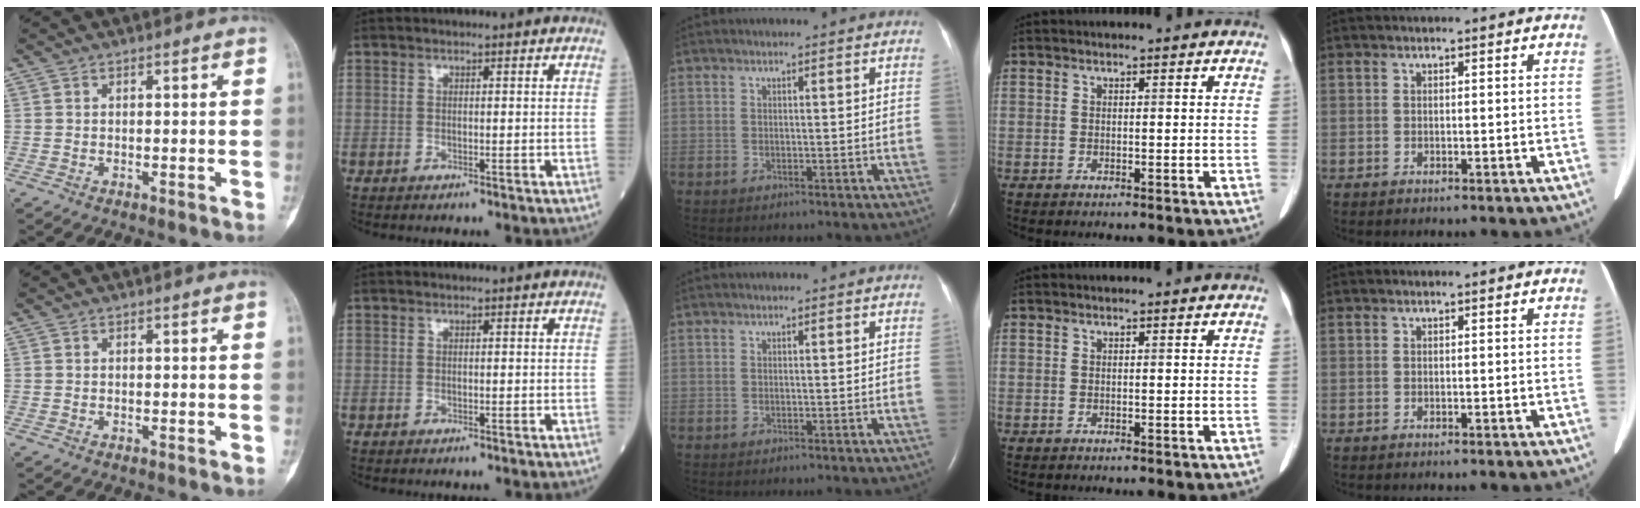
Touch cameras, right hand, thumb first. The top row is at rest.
{}